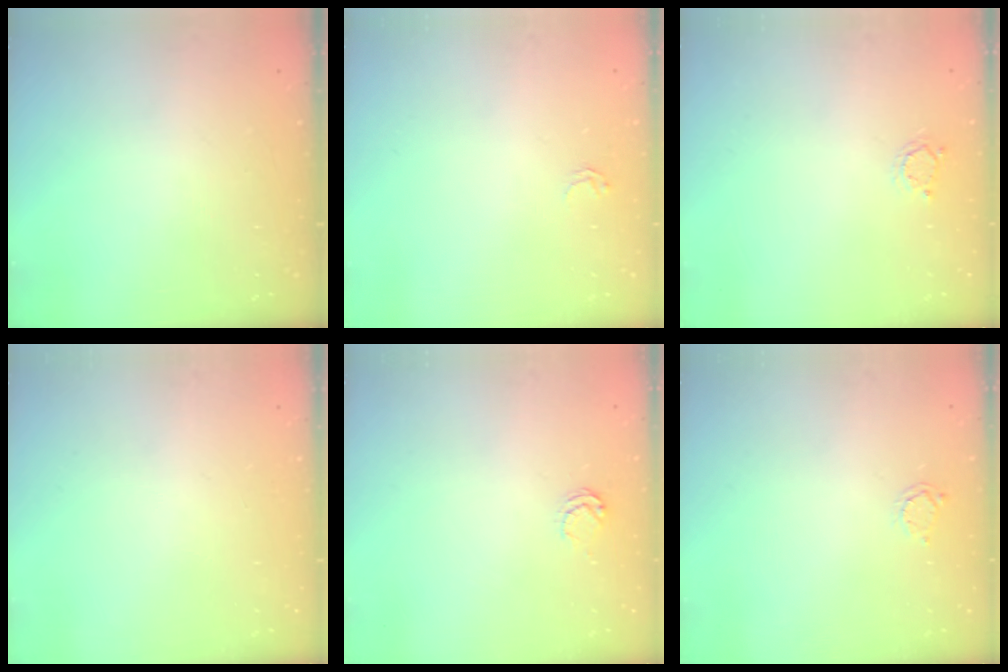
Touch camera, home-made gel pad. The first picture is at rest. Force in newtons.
{"total": 1.8, "press": 1.8, "slide": 0.0}
{"total": 2.6, "press": 2.6, "slide": 0.3}
{"total": 0.0}
{"total": 4.3, "press": 4.2, "slide": 0.6}
{"total": 2.5, "press": 2.5, "slide": 0.4}